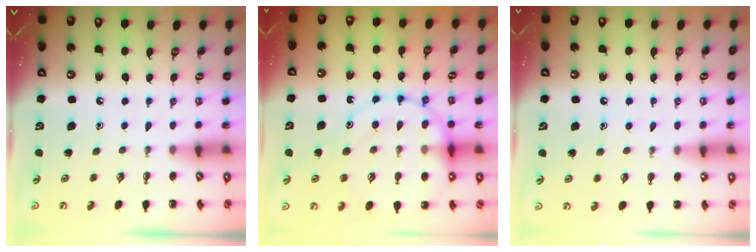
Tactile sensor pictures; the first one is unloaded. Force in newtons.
{"total": 17.1, "press": 17.0, "slide": 2.3}
{"total": 5.1, "press": 4.9, "slide": 1.4}